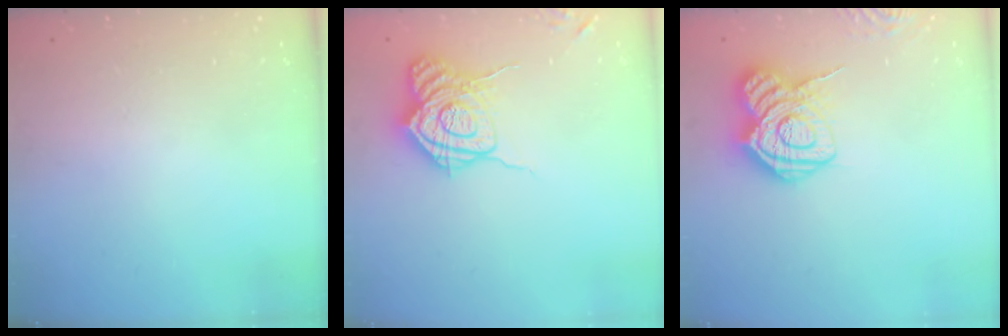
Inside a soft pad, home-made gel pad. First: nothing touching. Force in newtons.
{"total": 16.7, "press": 16.7, "slide": 0.6}
{"total": 13.5, "press": 13.5, "slide": 0.9}